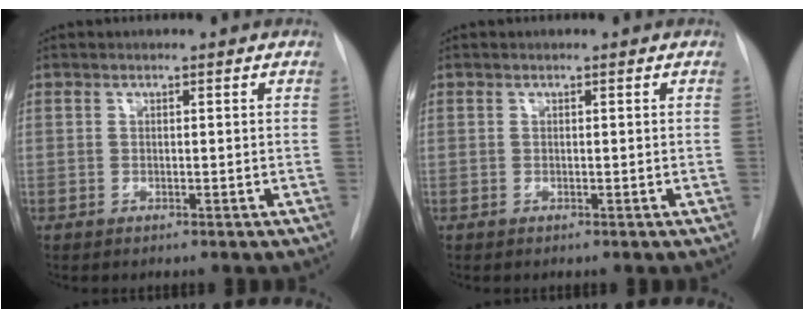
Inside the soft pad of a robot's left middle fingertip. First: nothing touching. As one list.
[{"total": 0.0}]